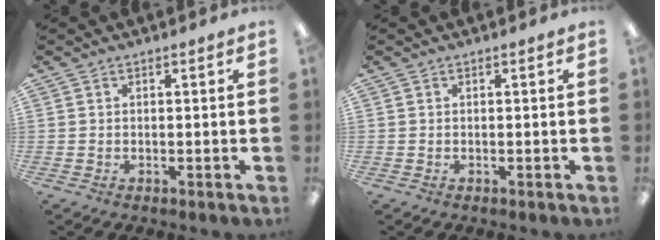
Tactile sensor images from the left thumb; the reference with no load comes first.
{"total": 0.0}